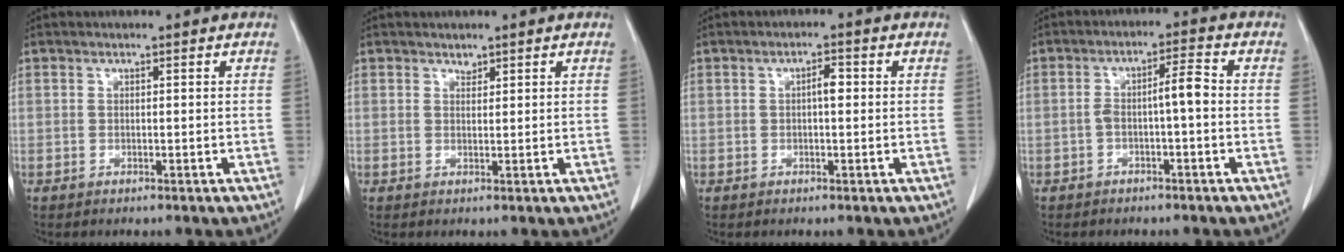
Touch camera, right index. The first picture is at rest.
{"total": 0.9, "force": [0.8, 0.4, 0.1], "torque": [0.000, -0.005, 0.011]}
{"total": 2.1, "force": [0.1, 0.6, 2.0], "torque": [-0.031, 0.005, 0.001]}
{"total": 4.3, "force": [-0.7, 0.5, 4.2], "torque": [-0.072, 0.018, -0.010]}